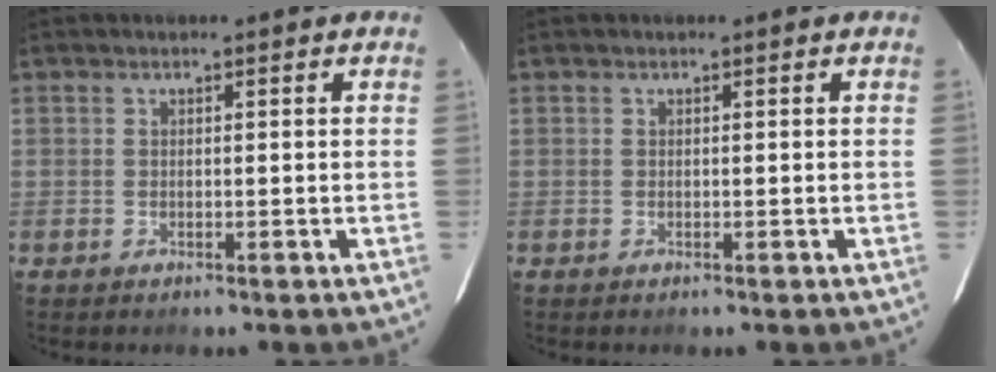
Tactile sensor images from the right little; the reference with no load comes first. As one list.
[{"total": 0.0}]